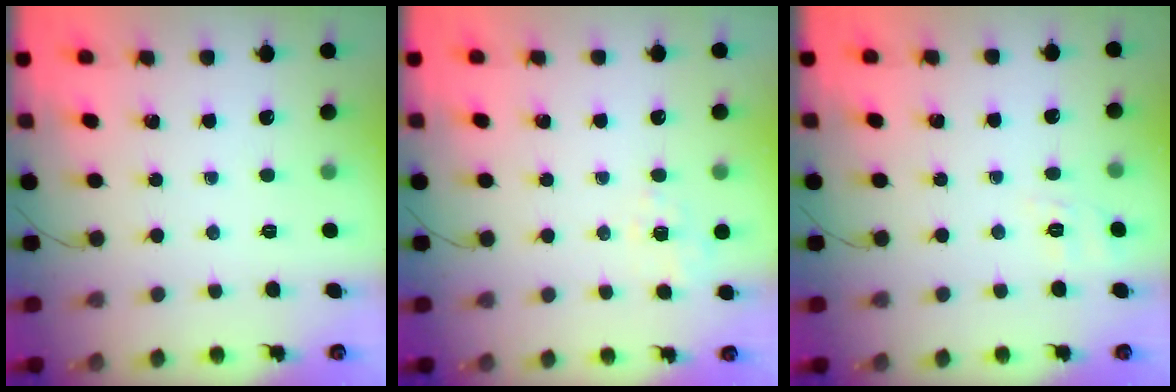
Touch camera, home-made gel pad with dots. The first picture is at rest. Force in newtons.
{"total": 2.1, "press": 1.3, "slide": 1.7}
{"total": 1.9, "press": 0.6, "slide": 1.8}